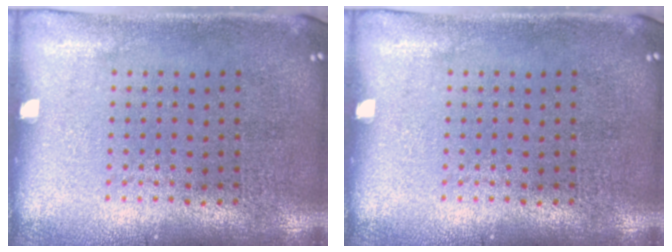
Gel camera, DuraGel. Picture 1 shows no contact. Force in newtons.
{"total": 0.0}